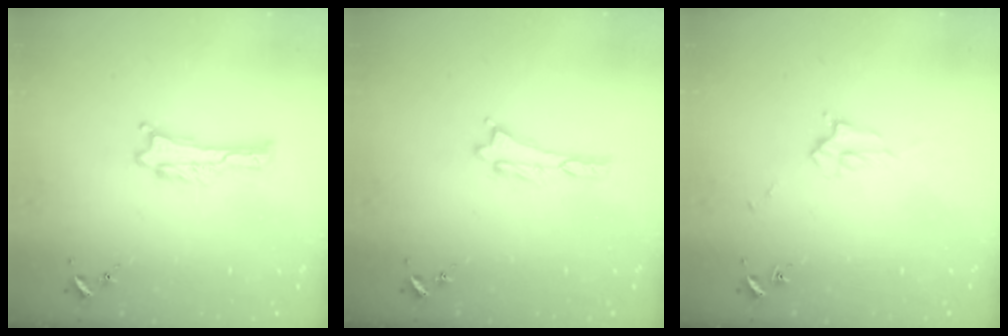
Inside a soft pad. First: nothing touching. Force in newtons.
{"total": 0.0}
{"total": 2.3, "press": 2.3, "slide": 0.3}